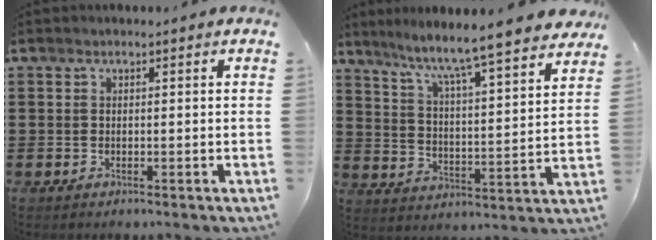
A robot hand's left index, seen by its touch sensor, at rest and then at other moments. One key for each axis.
{"total": 6.8, "fx": 6.1, "fy": -0.6, "fz": 2.9, "tx": -0.084, "ty": -0.051, "tz": 0.096}